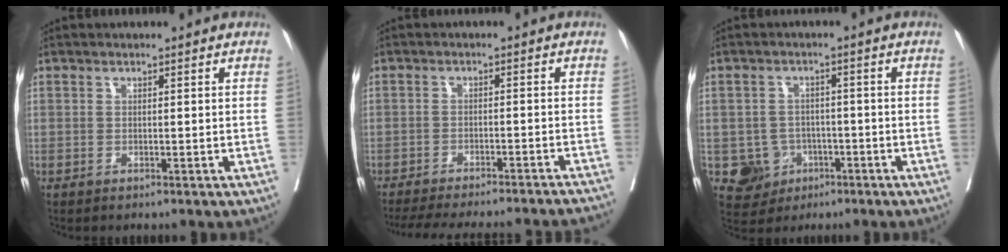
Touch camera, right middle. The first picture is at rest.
{"total": 20.3, "force": [-18.8, 1.2, 7.5], "torque": [-0.117, -0.033, -0.240]}
{"total": 5.3, "force": [-1.9, 4.9, 0.6], "torque": [-0.004, 0.010, -0.024]}